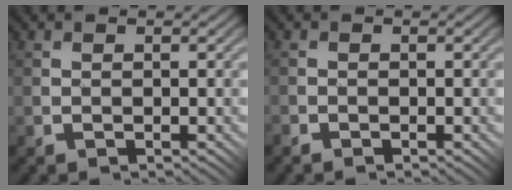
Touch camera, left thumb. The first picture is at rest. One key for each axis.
{"total": 1.3, "fx": -1.2, "fy": 0.5, "fz": 0.3, "tx": -0.007, "ty": 0.000, "tz": -0.024}